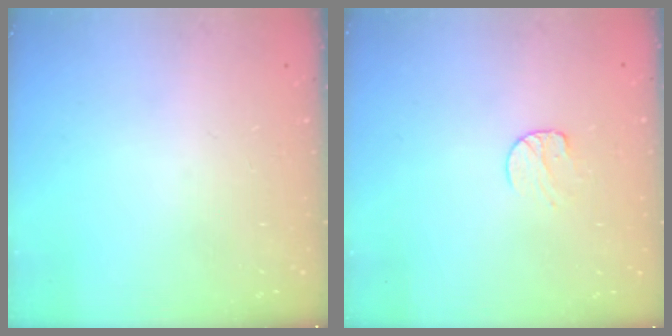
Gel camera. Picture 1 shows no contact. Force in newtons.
{"total": 7.7, "press": 7.7, "slide": 0.7}